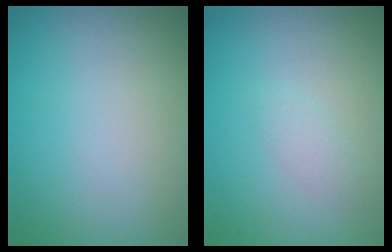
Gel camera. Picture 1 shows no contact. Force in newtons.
{"total": 1.0, "press": 1.0, "slide": 0.1}